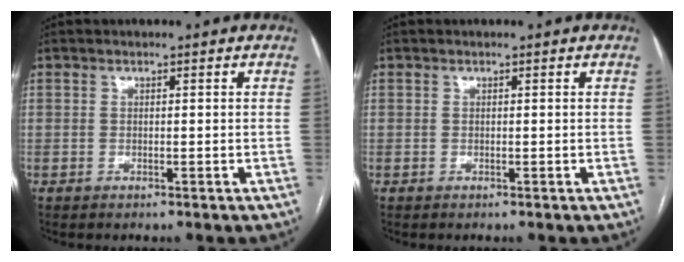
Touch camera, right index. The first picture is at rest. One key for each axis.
{"total": 0.0}